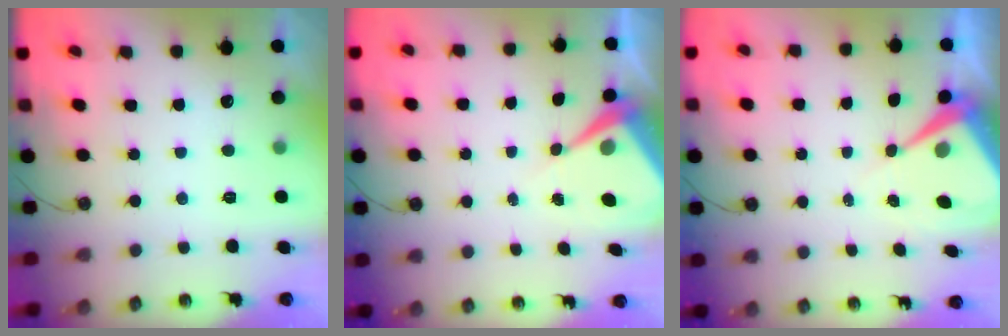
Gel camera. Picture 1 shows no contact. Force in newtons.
{"total": 6.6, "press": 6.6, "slide": 0.3}
{"total": 9.1, "press": 9.0, "slide": 1.0}